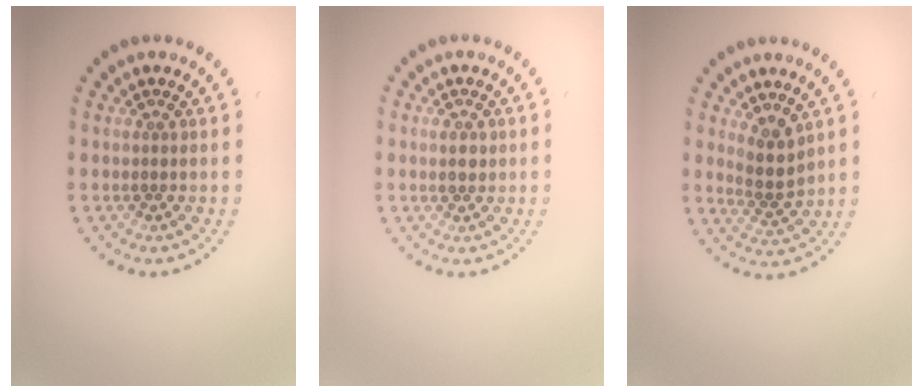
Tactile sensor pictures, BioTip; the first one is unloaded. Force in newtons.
{"total": 1.2, "press": 1.2, "slide": 0.4}
{"total": 2.7, "press": 2.1, "slide": 1.7}